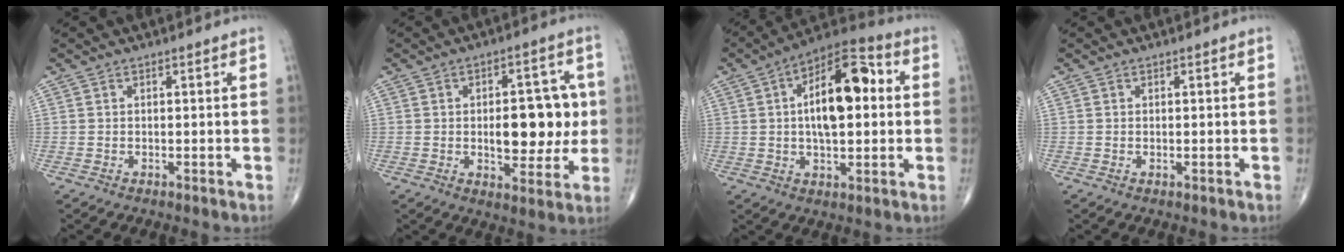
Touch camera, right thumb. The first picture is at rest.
{"total": 13.0, "force": [0.1, 6.7, 11.2], "torque": [-0.116, 0.006, 0.007]}
{"total": 16.6, "force": [2.4, 7.8, 14.5], "torque": [-0.212, 0.024, 0.029]}
{"total": 0.0}